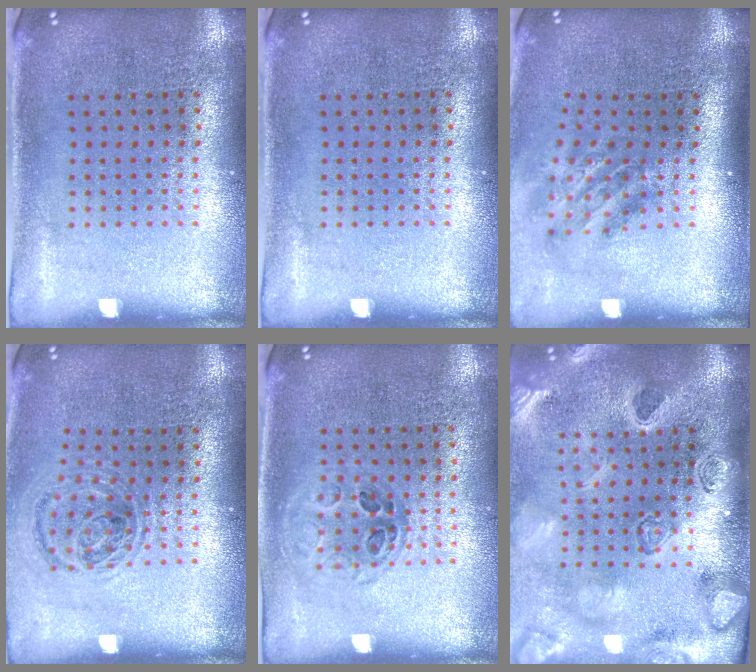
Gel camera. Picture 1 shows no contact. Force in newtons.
{"total": 0.0}
{"total": 1.9, "press": 1.2, "slide": 1.4}
{"total": 1.0, "press": 0.9, "slide": 0.2}
{"total": 0.9, "press": 0.9, "slide": 0.2}
{"total": 4.2, "press": 3.3, "slide": 2.6}